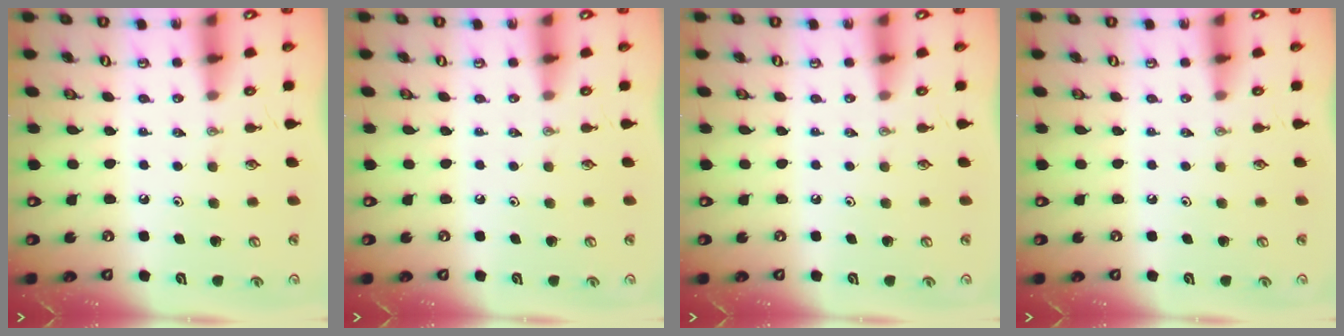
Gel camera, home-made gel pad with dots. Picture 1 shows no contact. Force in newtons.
{"total": 0.0}
{"total": 0.0}
{"total": 0.0}